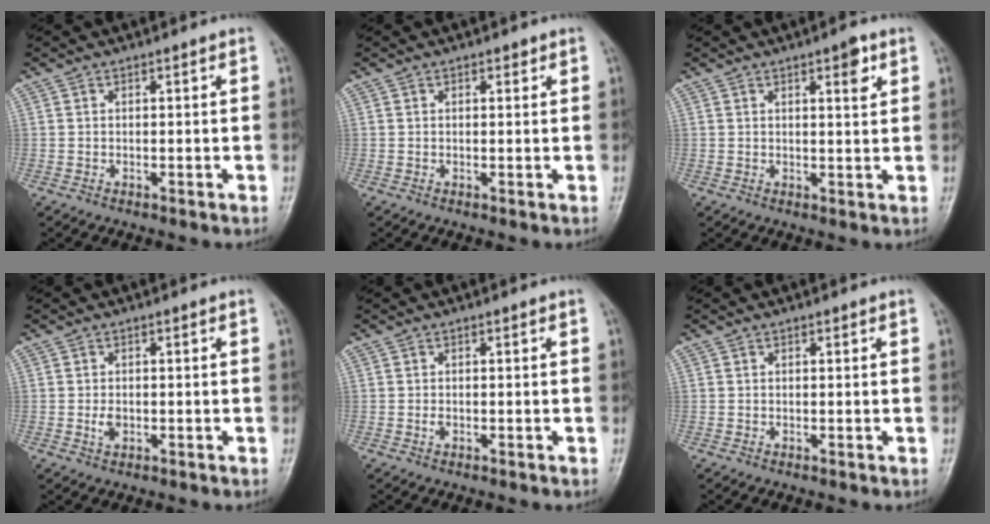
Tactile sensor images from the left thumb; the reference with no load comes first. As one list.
[{"total": 1.2, "force": [0.7, 0.7, 0.7], "torque": [-0.003, -0.001, 0.006]}, {"total": 3.9, "force": [2.0, 1.2, 3.2], "torque": [-0.038, -0.009, 0.028]}, {"total": 2.1, "force": [-0.4, 1.5, 1.5], "torque": [-0.024, 0.000, -0.007]}, {"total": 0.9, "force": [-0.1, 0.6, 0.7], "torque": [-0.011, -0.001, -0.004]}, {"total": 0.6, "force": [0.3, 0.4, 0.4], "torque": [-0.005, 0.000, 0.003]}]